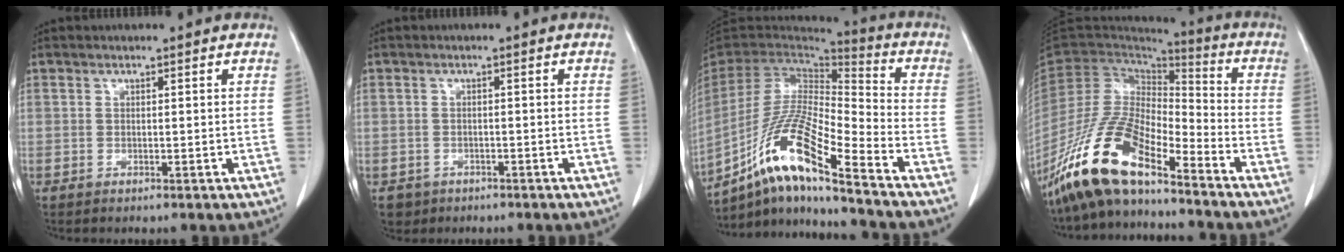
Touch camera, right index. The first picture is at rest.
{"total": 2.6, "force": [-1.2, 2.3, 0.0], "torque": [-0.002, 0.008, -0.015]}
{"total": 16.9, "force": [-10.8, 1.0, 13.0], "torque": [-0.264, -0.012, -0.198]}
{"total": 14.8, "force": [-11.0, 3.7, 9.1], "torque": [-0.188, 0.003, -0.207]}